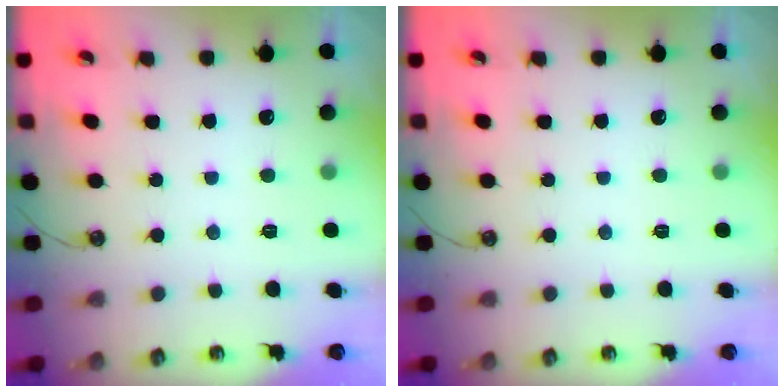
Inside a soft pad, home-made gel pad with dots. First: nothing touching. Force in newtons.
{"total": 0.0}